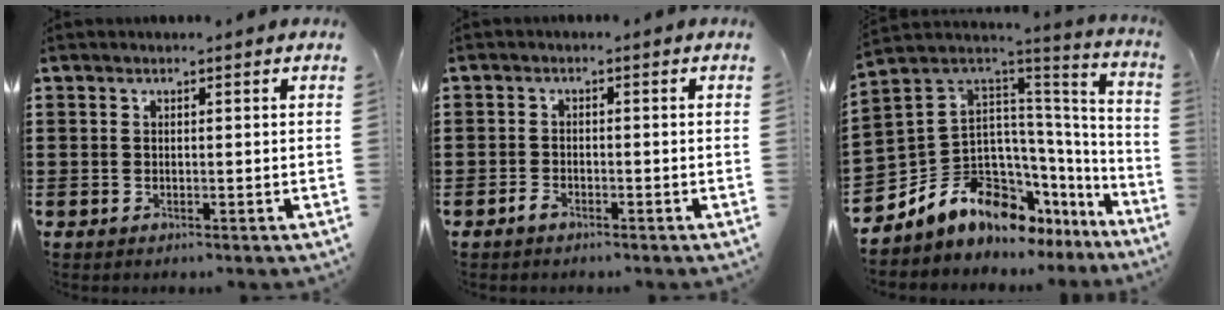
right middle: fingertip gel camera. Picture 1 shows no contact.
{"total": 1.7, "force": [-1.2, 0.7, 1.0], "torque": [-0.027, -0.001, -0.027]}
{"total": 11.0, "force": [-7.2, 7.2, 4.4], "torque": [-0.126, -0.005, -0.140]}